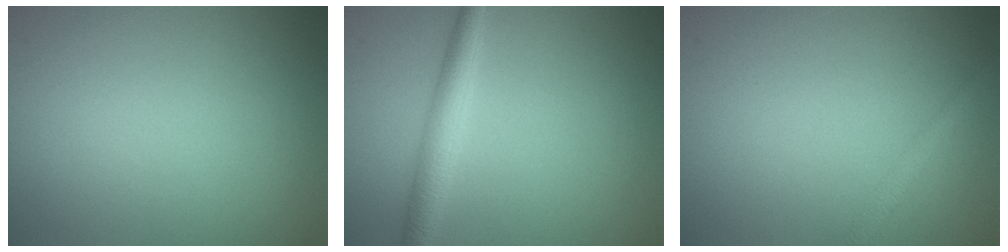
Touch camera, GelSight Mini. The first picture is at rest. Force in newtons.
{"total": 2.8, "press": 2.8, "slide": 0.1}
{"total": 1.3, "press": 1.3, "slide": 0.1}